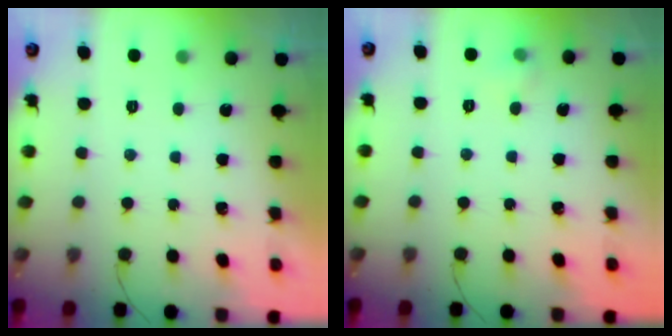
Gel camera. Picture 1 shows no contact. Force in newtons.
{"total": 3.8, "press": 3.5, "slide": 1.5}